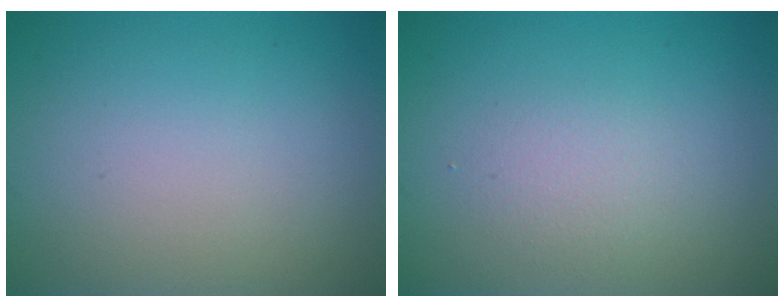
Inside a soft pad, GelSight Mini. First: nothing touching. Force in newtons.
{"total": 1.6, "press": 1.6, "slide": 0.1}